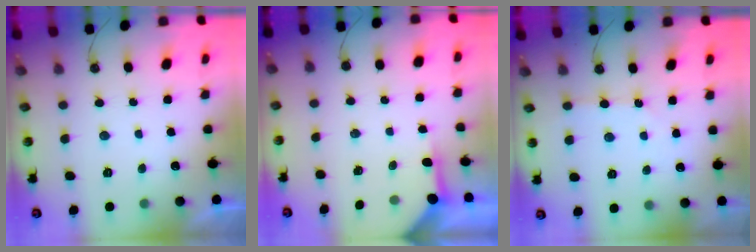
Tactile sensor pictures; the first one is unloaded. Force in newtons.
{"total": 3.9, "press": 3.9, "slide": 0.4}
{"total": 2.4, "press": 2.3, "slide": 0.3}